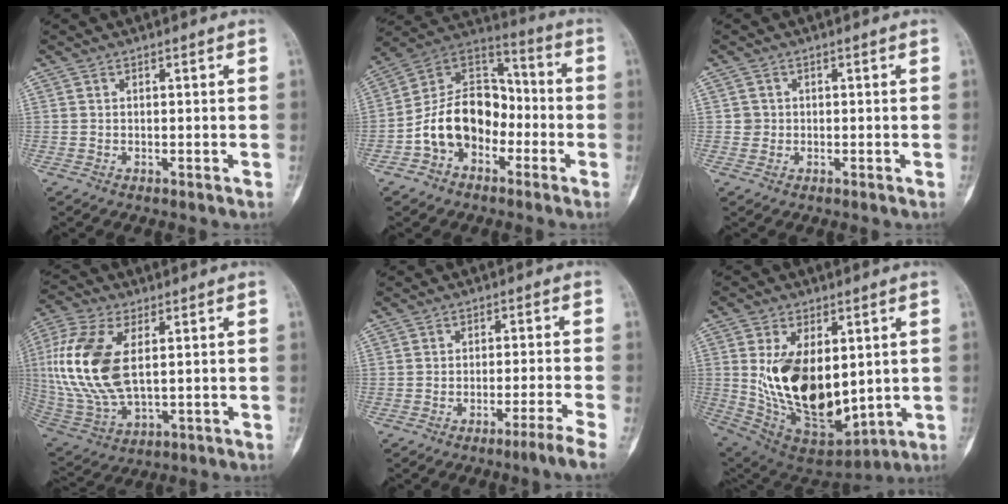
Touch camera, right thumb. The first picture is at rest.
{"total": 15.3, "force": [-4.4, 11.2, 9.4], "torque": [-0.130, 0.063, -0.088]}
{"total": 1.5, "force": [0.2, 1.5, 0.1], "torque": [0.012, 0.004, 0.000]}
{"total": 17.9, "force": [2.9, 9.3, 15.0], "torque": [-0.336, -0.008, 0.062]}
{"total": 4.9, "force": [-3.4, -1.4, 3.4], "torque": [-0.061, 0.011, -0.054]}
{"total": 21.6, "force": [1.9, 12.2, 17.7], "torque": [-0.287, -0.029, 0.066]}